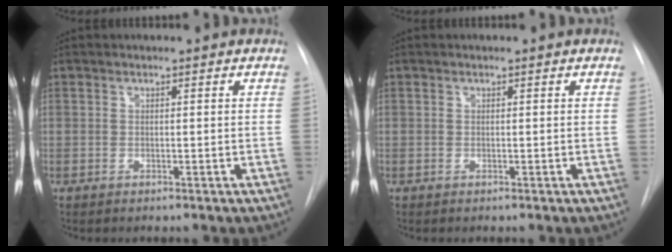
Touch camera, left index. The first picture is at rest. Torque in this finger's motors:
{"motor_torque": [-0.03, 0.03, 0.00, 0.00]}